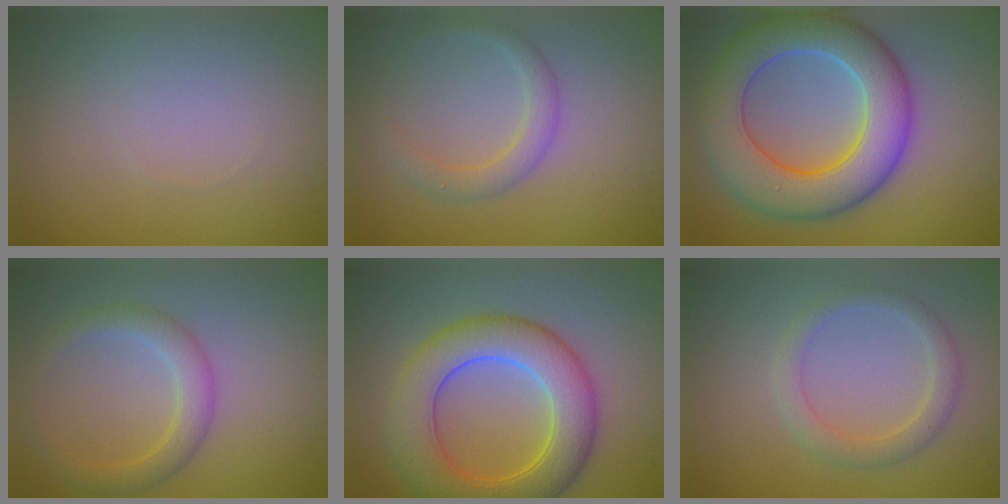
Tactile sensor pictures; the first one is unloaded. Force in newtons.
{"total": 2.1, "press": 2.1, "slide": 0.1}
{"total": 9.1, "press": 9.1, "slide": 0.5}
{"total": 2.8, "press": 2.8, "slide": 0.0}
{"total": 7.8, "press": 7.8, "slide": 0.1}
{"total": 2.4, "press": 2.4, "slide": 0.1}